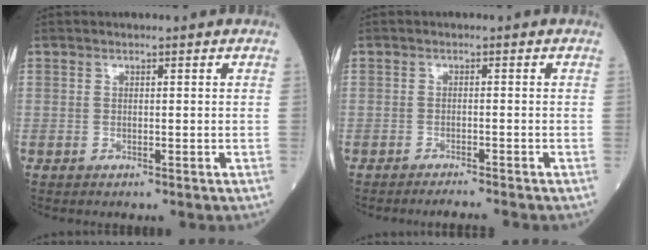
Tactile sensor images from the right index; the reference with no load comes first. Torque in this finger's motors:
{"motor_torque": [0.18, -0.18, -0.02, 0.00]}